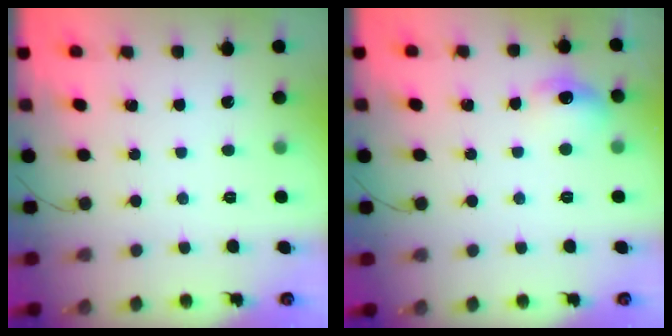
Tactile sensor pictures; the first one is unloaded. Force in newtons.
{"total": 8.4, "press": 8.3, "slide": 1.4}